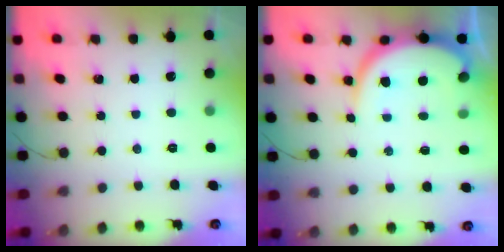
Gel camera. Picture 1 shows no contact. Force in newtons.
{"total": 9.0, "press": 9.0, "slide": 1.0}